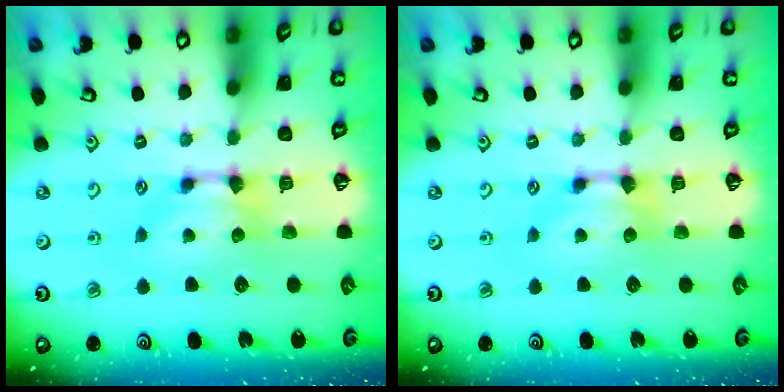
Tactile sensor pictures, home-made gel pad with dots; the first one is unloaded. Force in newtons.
{"total": 0.0}